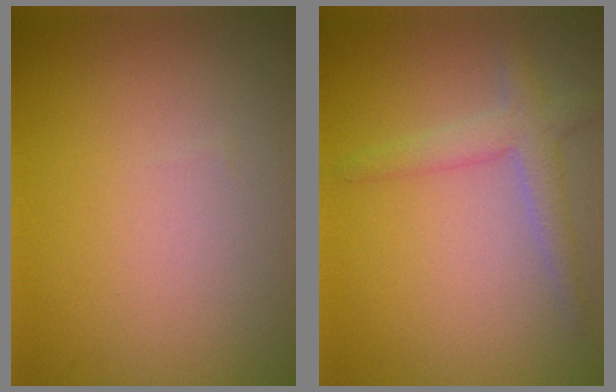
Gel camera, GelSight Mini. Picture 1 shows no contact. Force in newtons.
{"total": 2.8, "press": 2.8, "slide": 0.2}